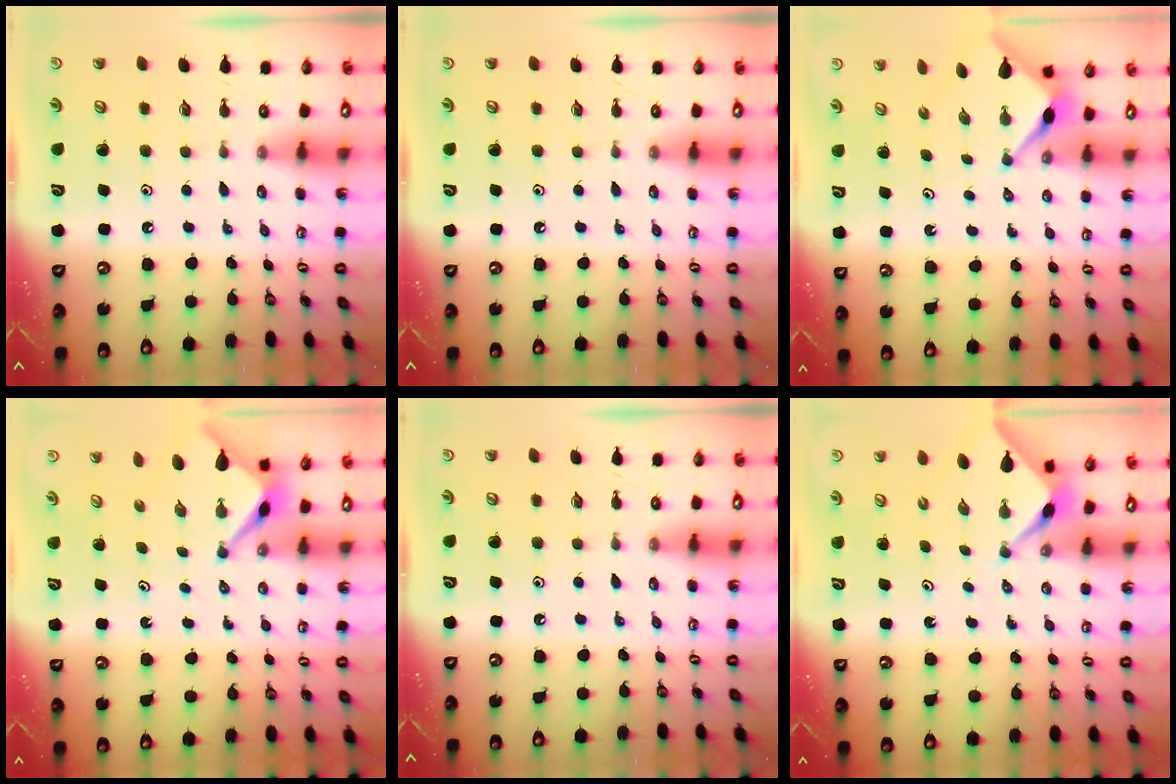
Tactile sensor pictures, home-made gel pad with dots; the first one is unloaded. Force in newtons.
{"total": 0.0}
{"total": 2.8, "press": 2.8, "slide": 0.3}
{"total": 3.2, "press": 3.2, "slide": 0.3}
{"total": 0.0}
{"total": 2.2, "press": 2.2, "slide": 0.2}